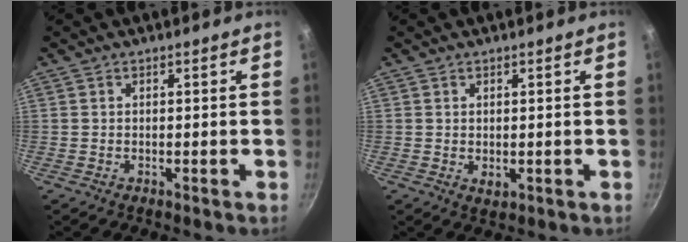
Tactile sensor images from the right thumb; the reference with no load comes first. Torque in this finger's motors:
{"motor_torque": [-0.64, 0.22, -0.07, -0.11, -0.02]}